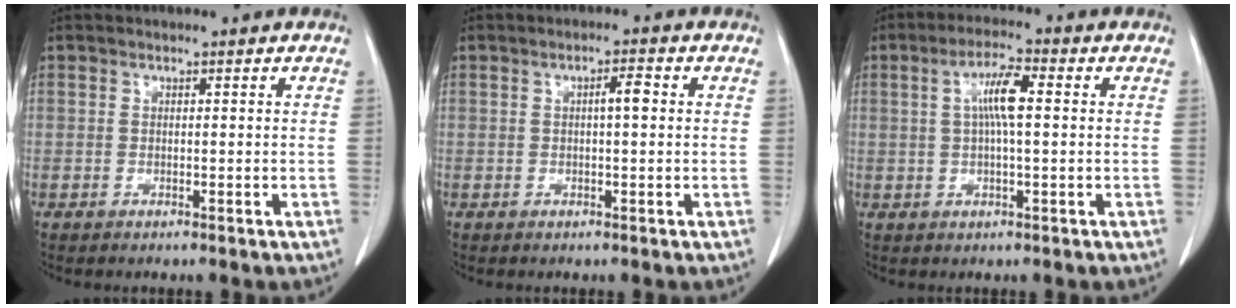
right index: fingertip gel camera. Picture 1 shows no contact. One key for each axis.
{"total": 2.3, "fx": 0.3, "fy": 0.4, "fz": 2.3, "tx": -0.037, "ty": 0.004, "tz": 0.003}
{"total": 5.8, "fx": 0.9, "fy": 0.8, "fz": 5.7, "tx": -0.108, "ty": 0.010, "tz": 0.015}